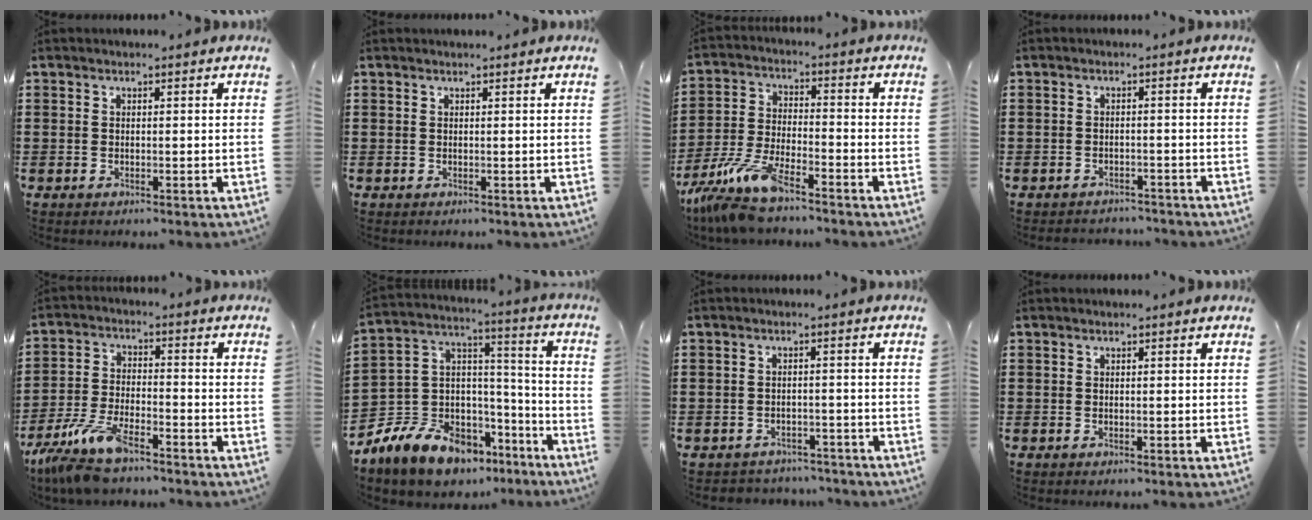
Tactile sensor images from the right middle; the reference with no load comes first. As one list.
[{"total": 0.0}, {"total": 9.5, "force": [-7.9, 1.2, 5.1], "torque": [-0.119, -0.005, -0.157]}, {"total": 1.9, "force": [-1.8, 0.3, -0.2], "torque": [-0.004, -0.001, -0.042]}, {"total": 9.3, "force": [-7.5, 1.9, 5.1], "torque": [-0.119, -0.003, -0.145]}, {"total": 10.4, "force": [-8.1, 6.0, 2.6], "torque": [-0.091, 0.008, -0.160]}, {"total": 2.2, "force": [-2.1, 0.4, -0.2], "torque": [-0.005, 0.000, -0.048]}, {"total": 0.0}]